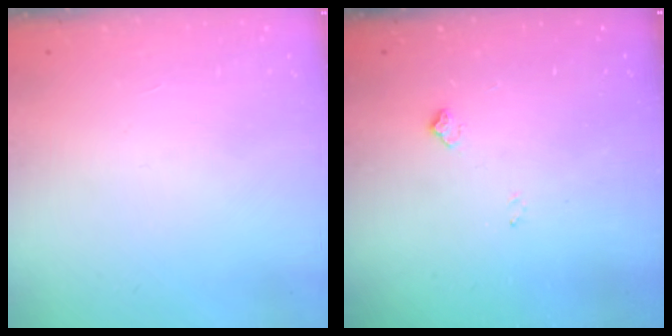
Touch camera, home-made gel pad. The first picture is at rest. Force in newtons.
{"total": 4.9, "press": 4.8, "slide": 0.6}